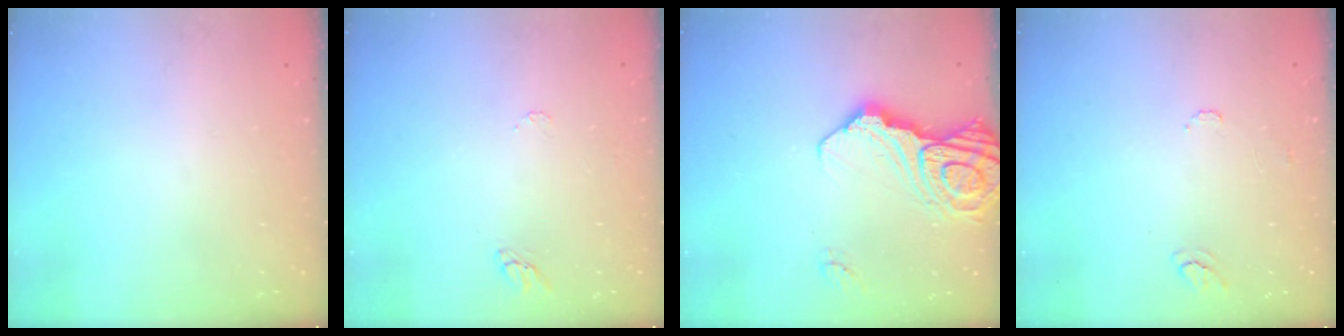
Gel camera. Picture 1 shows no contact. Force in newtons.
{"total": 4.0, "press": 4.0, "slide": 0.3}
{"total": 16.7, "press": 16.6, "slide": 2.1}
{"total": 5.9, "press": 5.9, "slide": 0.6}